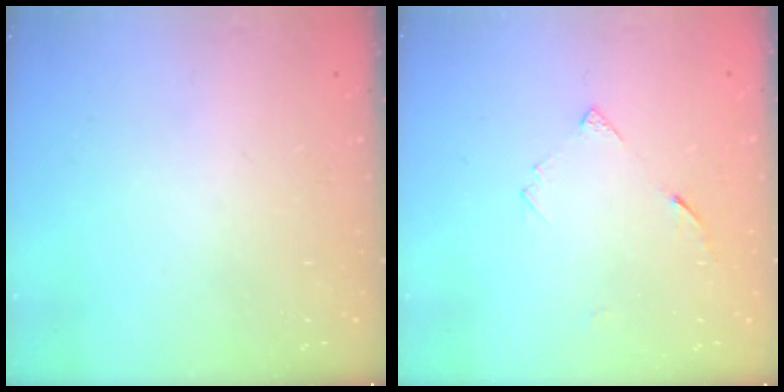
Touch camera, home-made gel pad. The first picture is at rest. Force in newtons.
{"total": 4.3, "press": 4.2, "slide": 0.6}